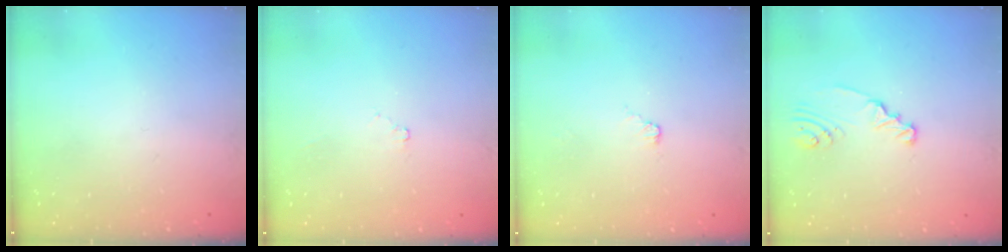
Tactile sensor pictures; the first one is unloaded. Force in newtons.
{"total": 1.8, "press": 1.7, "slide": 0.4}
{"total": 2.5, "press": 2.5, "slide": 0.3}
{"total": 2.3, "press": 2.3, "slide": 0.3}